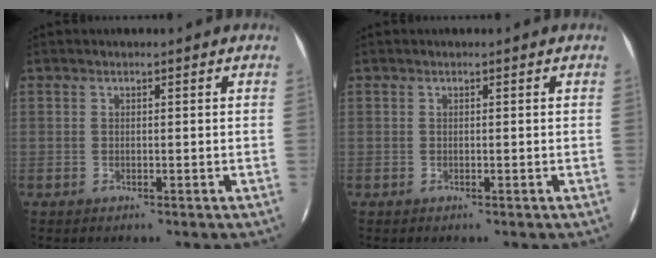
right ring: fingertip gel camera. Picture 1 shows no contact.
{"total": 0.0}